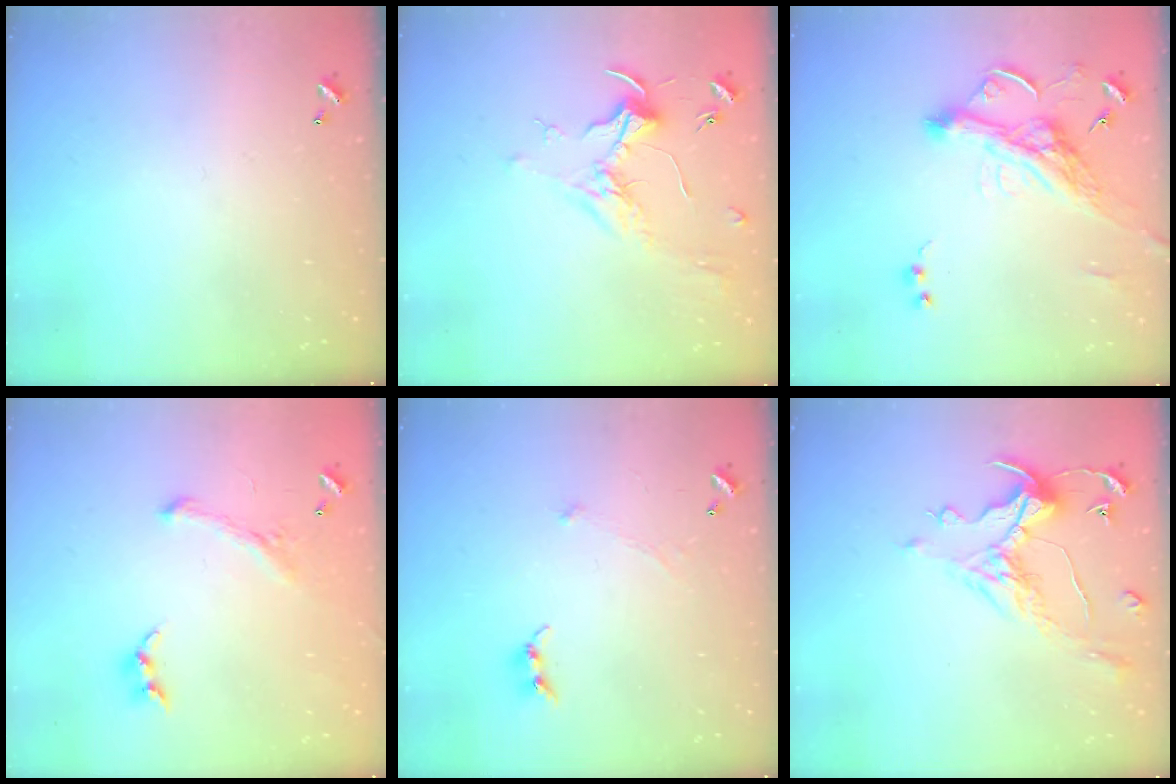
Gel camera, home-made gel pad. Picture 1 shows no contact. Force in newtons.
{"total": 1.7, "press": 1.5, "slide": 0.7}
{"total": 5.2, "press": 4.9, "slide": 1.6}
{"total": 1.1, "press": 0.6, "slide": 1.0}
{"total": 0.6, "press": 0.4, "slide": 0.4}
{"total": 1.0, "press": 0.2, "slide": 1.0}